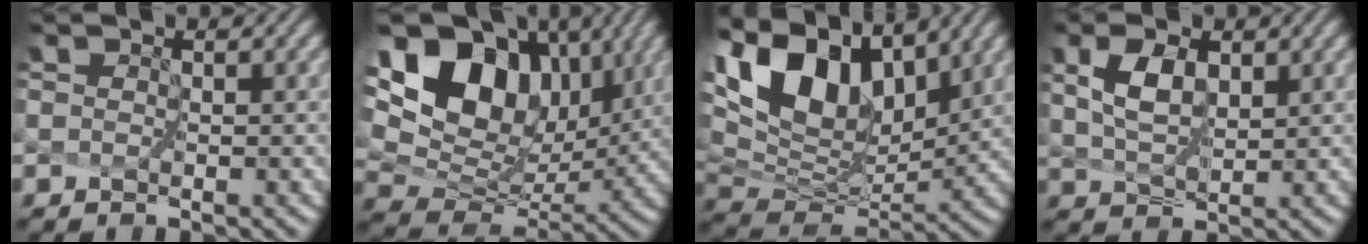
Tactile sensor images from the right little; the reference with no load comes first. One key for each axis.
{"total": 13.5, "fx": 5.7, "fy": 8.8, "fz": 8.4, "tx": -0.163, "ty": 0.030, "tz": 0.114}
{"total": 13.0, "fx": 6.1, "fy": 7.3, "fz": 8.9, "tx": -0.186, "ty": 0.029, "tz": 0.120}
{"total": 2.1, "fx": 0.9, "fy": 0.8, "fz": 1.7, "tx": -0.038, "ty": -0.004, "tz": 0.034}